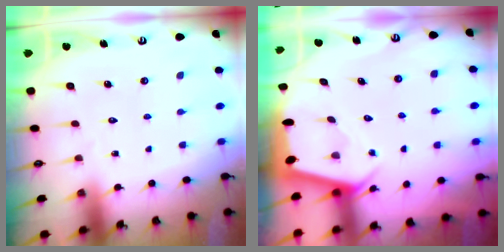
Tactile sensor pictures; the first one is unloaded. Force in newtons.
{"total": 2.5, "press": 2.5, "slide": 0.3}